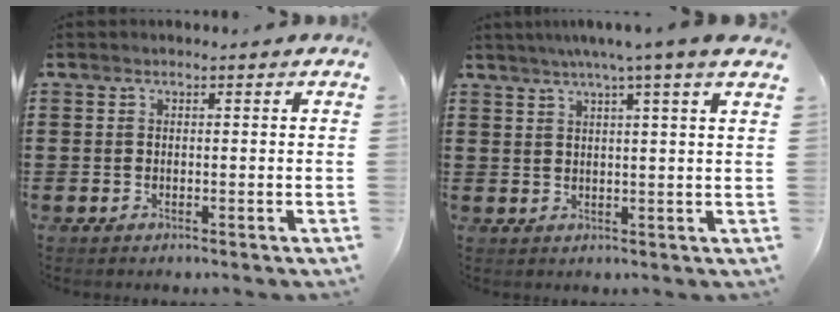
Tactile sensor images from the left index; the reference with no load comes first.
{"total": 4.5, "force": [3.3, -0.9, 2.9], "torque": [-0.065, -0.005, 0.055]}